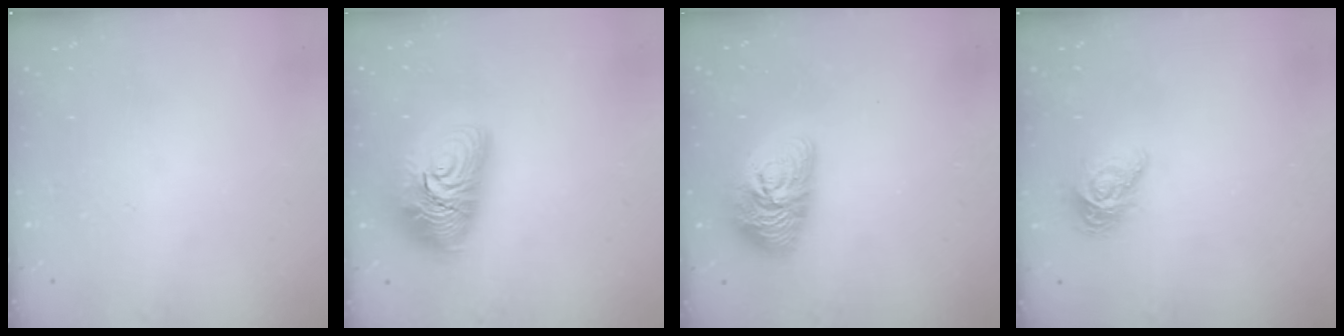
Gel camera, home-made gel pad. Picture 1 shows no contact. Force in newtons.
{"total": 17.9, "press": 17.8, "slide": 1.3}
{"total": 13.2, "press": 13.2, "slide": 1.0}
{"total": 9.3, "press": 9.3, "slide": 0.3}